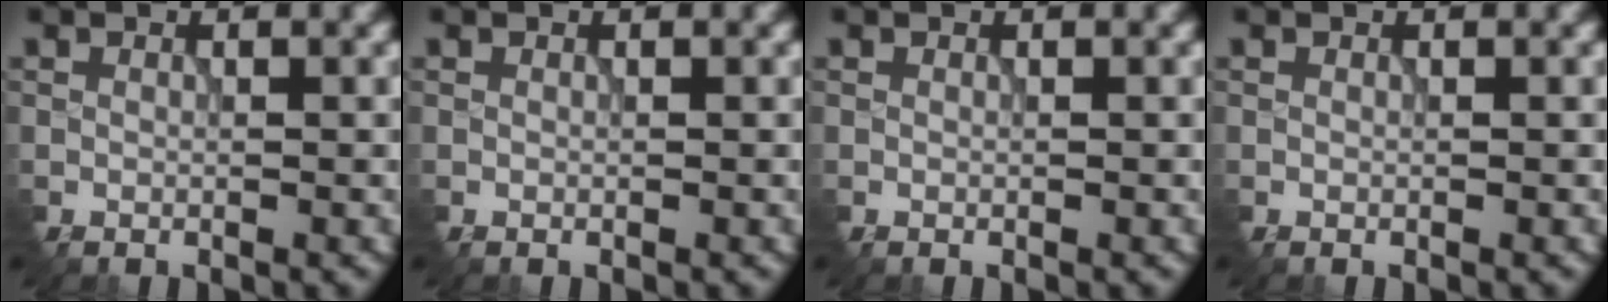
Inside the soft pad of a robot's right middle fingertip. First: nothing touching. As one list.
[{"total": 0.0}, {"total": 0.0}, {"total": 0.0}]